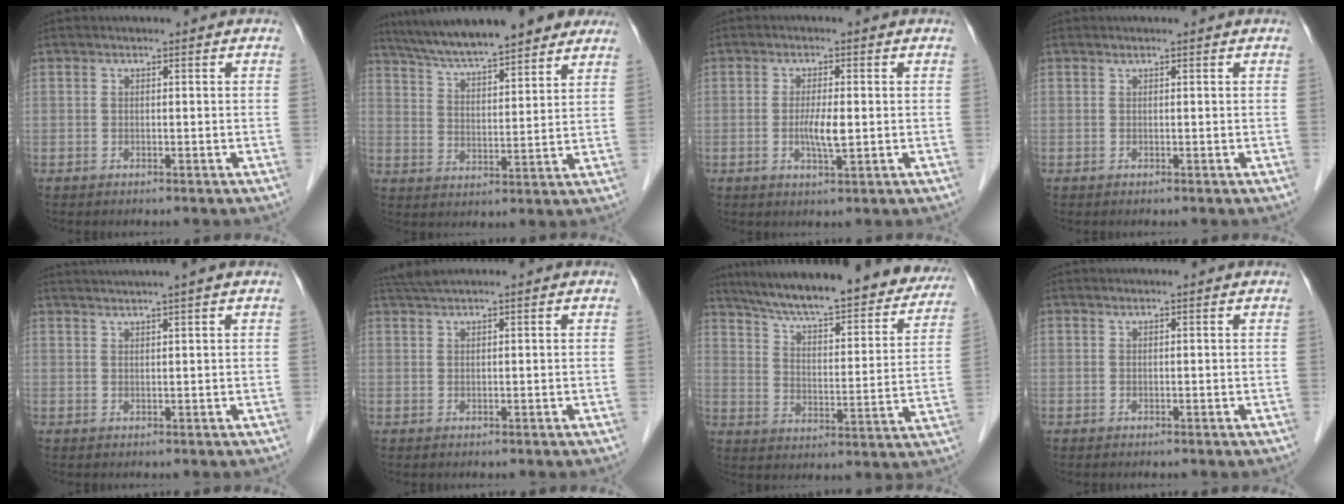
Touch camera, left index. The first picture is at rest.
{"total": 17.5, "force": [14.8, 2.8, 8.9], "torque": [-0.149, 0.030, 0.222]}
{"total": 3.6, "force": [-0.5, 0.5, 3.6], "torque": [-0.072, -0.005, -0.009]}
{"total": 0.0}
{"total": 4.7, "force": [3.9, -1.4, 2.1], "torque": [-0.028, 0.019, 0.061]}
{"total": 2.3, "force": [2.0, -0.5, 0.9], "torque": [-0.022, 0.017, 0.044]}
{"total": 27.3, "force": [23.7, 5.5, 12.4], "torque": [-0.188, -0.021, 0.308]}
{"total": 0.0}